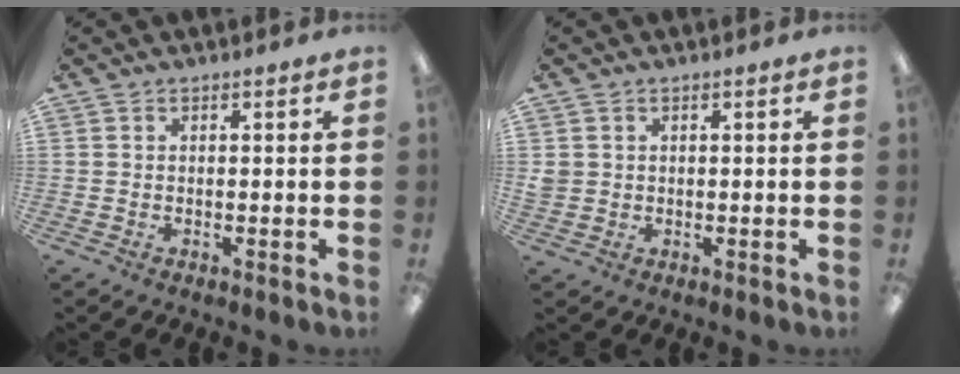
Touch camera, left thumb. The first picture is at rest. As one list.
[{"total": 1.9, "force": [0.6, 1.8, 0.2], "torque": [-0.008, 0.003, 0.010]}]